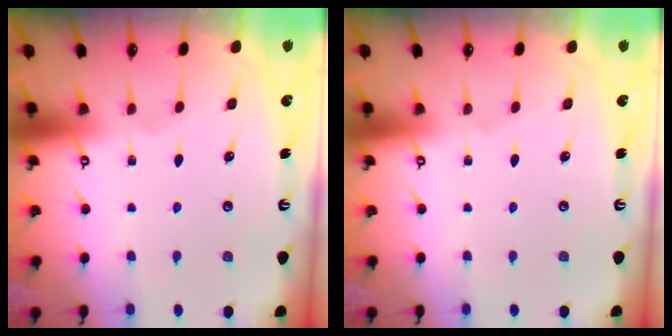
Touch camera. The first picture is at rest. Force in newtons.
{"total": 0.0}